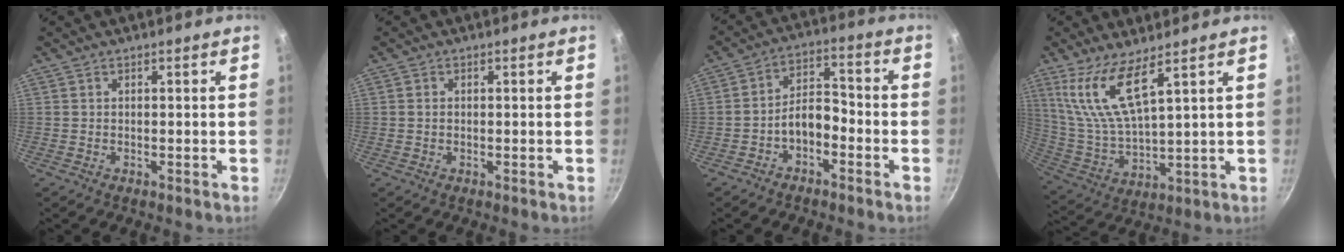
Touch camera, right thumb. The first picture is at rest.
{"total": 0.9, "force": [0.1, 0.7, 0.5], "torque": [-0.008, 0.003, 0.002]}
{"total": 6.6, "force": [-3.2, 3.8, 4.4], "torque": [-0.057, 0.048, -0.057]}
{"total": 11.7, "force": [6.9, 3.0, 8.9], "torque": [-0.181, -0.049, 0.154]}